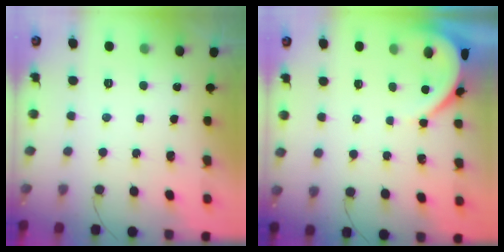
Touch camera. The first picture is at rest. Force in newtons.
{"total": 4.3, "press": 4.3, "slide": 0.1}